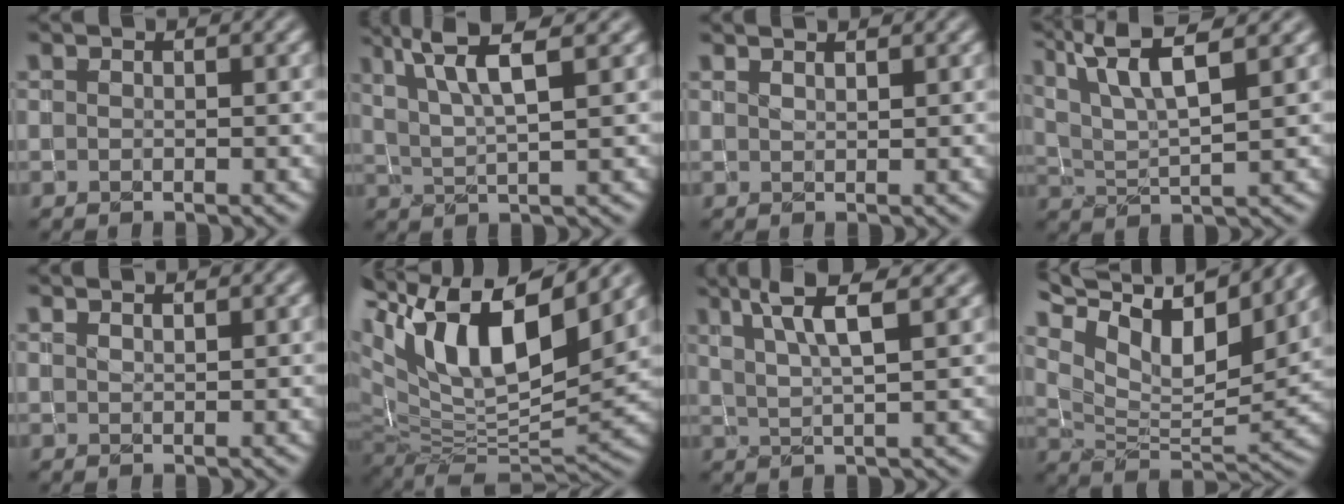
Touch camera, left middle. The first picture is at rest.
{"total": 5.9, "force": [2.9, 1.2, 5.0], "torque": [-0.083, 0.008, 0.055]}
{"total": 1.7, "force": [1.5, 0.6, 0.7], "torque": [0.008, 0.001, 0.004]}
{"total": 9.1, "force": [5.6, 2.5, 6.8], "torque": [-0.121, 0.028, 0.069]}
{"total": 1.4, "force": [1.3, 0.5, 0.5], "torque": [0.009, -0.002, 0.005]}
{"total": 13.7, "force": [5.6, 6.2, 10.9], "torque": [-0.193, 0.023, 0.097]}
{"total": 5.3, "force": [2.8, 0.9, 4.4], "torque": [-0.071, 0.005, 0.050]}
{"total": 11.6, "force": [7.3, 4.4, 7.9], "torque": [-0.139, 0.017, 0.127]}